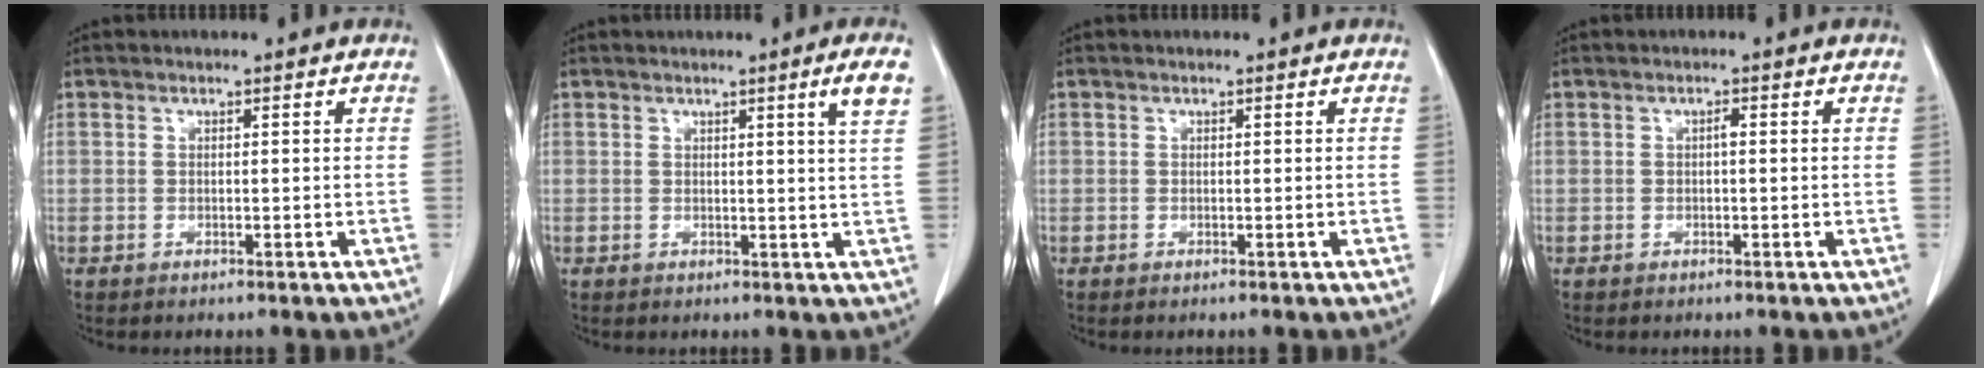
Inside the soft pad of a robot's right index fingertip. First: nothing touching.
{"total": 3.3, "force": [1.7, -0.9, 2.7], "torque": [-0.040, -0.014, 0.024]}
{"total": 0.0}
{"total": 0.7, "force": [0.0, 0.1, 0.7], "torque": [-0.013, 0.001, 0.000]}